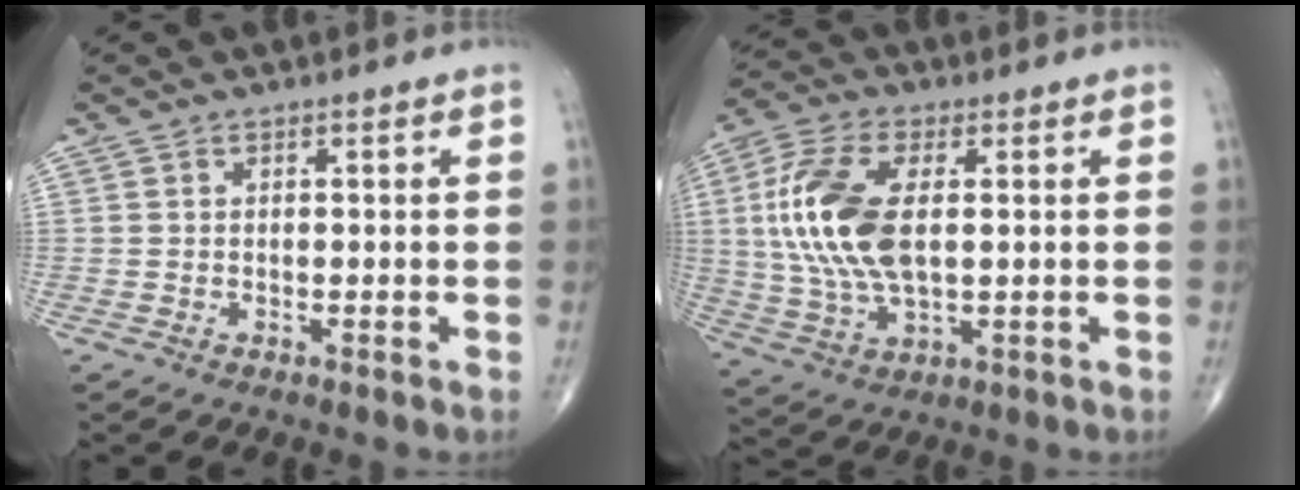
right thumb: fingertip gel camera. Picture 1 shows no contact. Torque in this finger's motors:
{"motor_torque": [-0.84, 1.36, 1.53, 0.33, 0.50]}